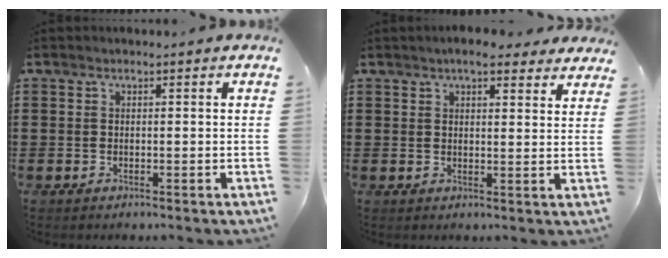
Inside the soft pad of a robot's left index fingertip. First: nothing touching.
{"total": 4.6, "force": [4.0, 0.9, 2.1], "torque": [-0.042, -0.005, 0.071]}